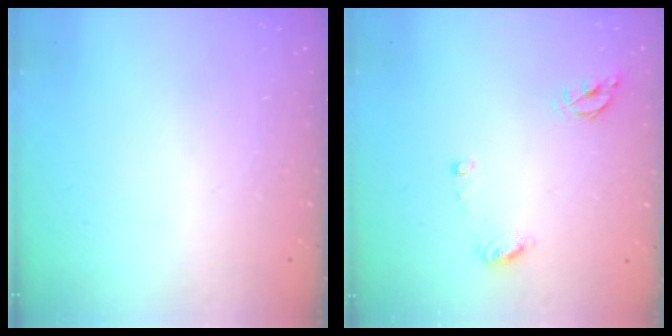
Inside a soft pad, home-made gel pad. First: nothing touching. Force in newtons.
{"total": 7.9, "press": 7.8, "slide": 0.9}